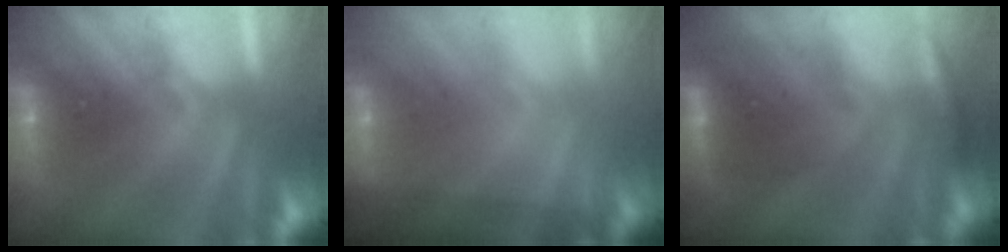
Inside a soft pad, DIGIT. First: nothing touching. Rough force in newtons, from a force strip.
{"total": 1.5}
{"total": 2.7}